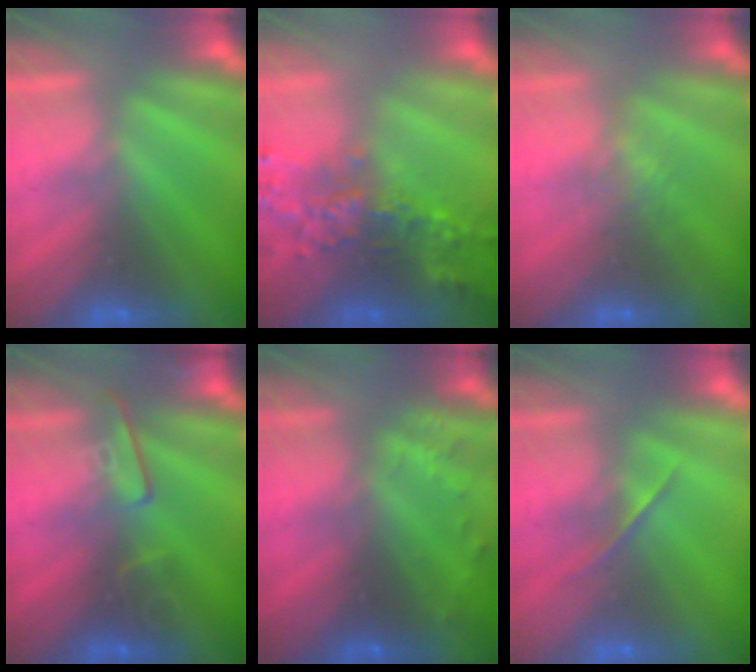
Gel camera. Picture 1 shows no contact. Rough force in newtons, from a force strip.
{"total": 6.5}
{"total": 2.0}
{"total": 2.5}
{"total": 7.6}
{"total": 1.4}